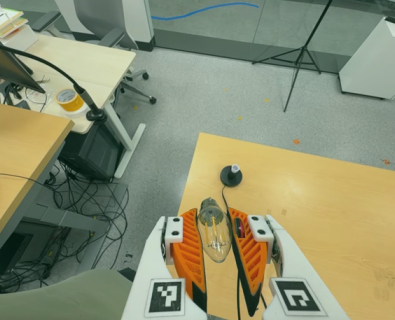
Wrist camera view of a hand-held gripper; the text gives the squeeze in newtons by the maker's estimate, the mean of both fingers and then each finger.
{"total": 19.3, "left": 21.7, "right": 17.0}